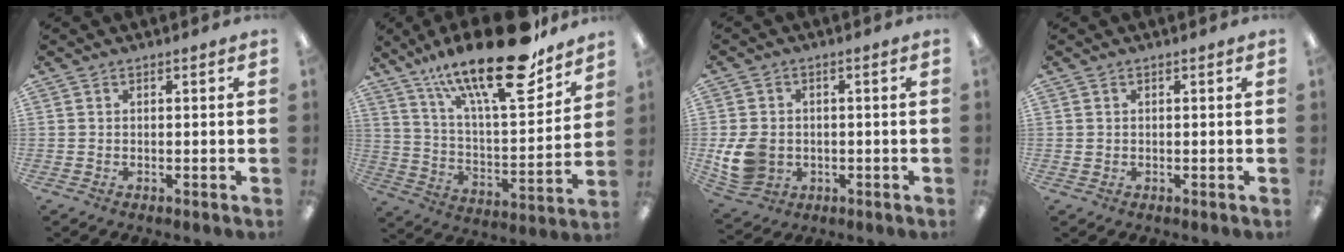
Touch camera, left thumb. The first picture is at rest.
{"total": 25.9, "force": [17.8, 7.4, 17.2], "torque": [-0.272, -0.109, 0.291]}
{"total": 9.4, "force": [-1.2, 7.8, 5.1], "torque": [-0.111, 0.008, -0.020]}
{"total": 0.6, "force": [0.1, 0.6, 0.2], "torque": [-0.004, 0.004, 0.001]}